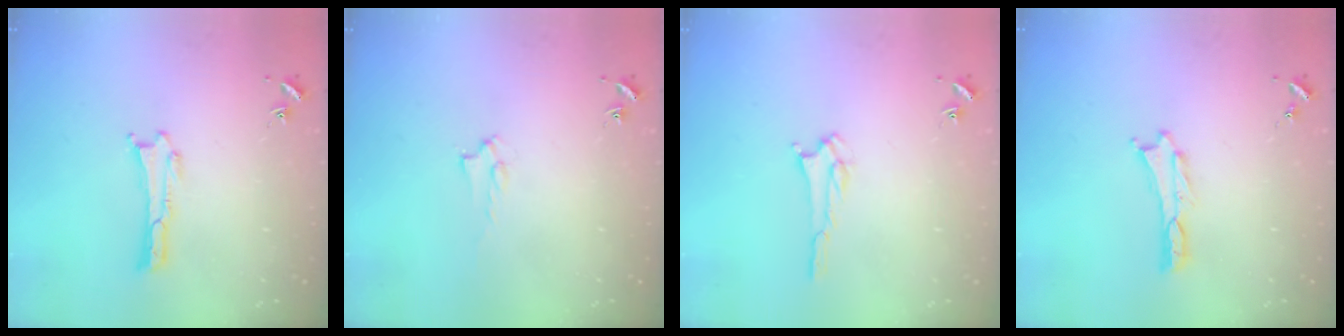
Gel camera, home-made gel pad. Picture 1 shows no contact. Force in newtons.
{"total": 1.4, "press": 1.4, "slide": 0.2}
{"total": 1.5, "press": 1.5, "slide": 0.2}
{"total": 0.0}